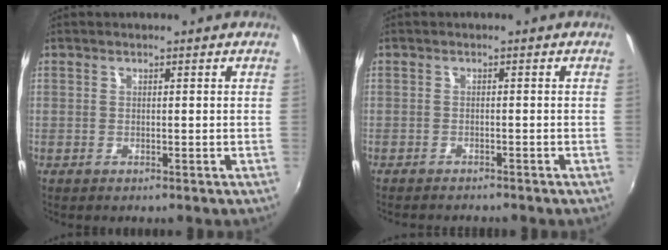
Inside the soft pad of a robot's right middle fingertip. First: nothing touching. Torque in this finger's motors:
{"motor_torque": [0.95, -1.18, 0.12, 0.06]}